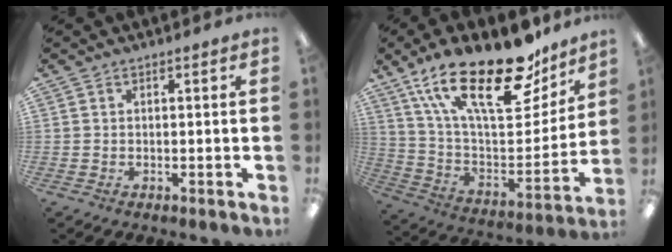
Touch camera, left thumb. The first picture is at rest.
{"total": 28.0, "force": [17.4, 11.5, 18.8], "torque": [-0.295, -0.093, 0.301]}